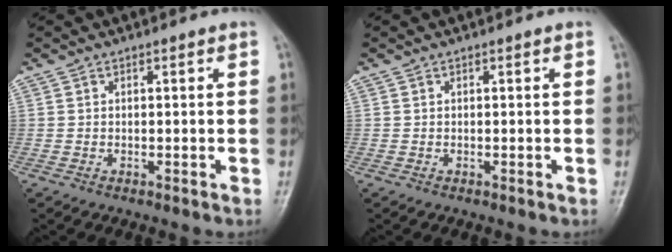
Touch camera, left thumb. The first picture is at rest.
{"total": 0.0}